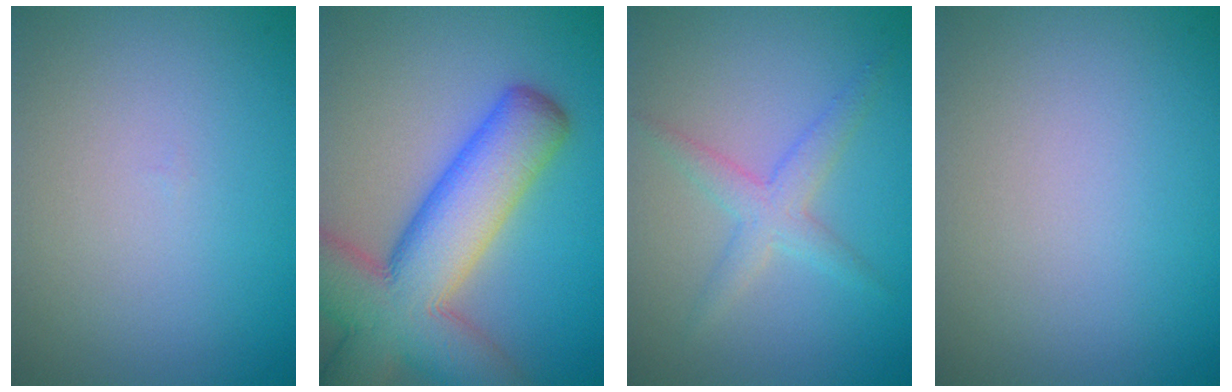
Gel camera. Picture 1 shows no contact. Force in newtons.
{"total": 11.6, "press": 11.6, "slide": 0.7}
{"total": 2.5, "press": 2.5, "slide": 0.1}
{"total": 0.0}